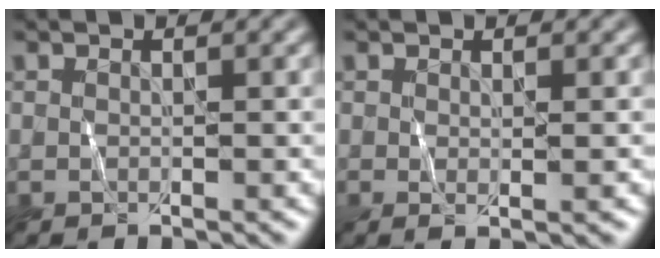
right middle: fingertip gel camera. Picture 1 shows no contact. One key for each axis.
{"total": 0.9, "fx": 0.1, "fy": 0.0, "fz": 0.9, "tx": -0.008, "ty": 0.002, "tz": 0.002}